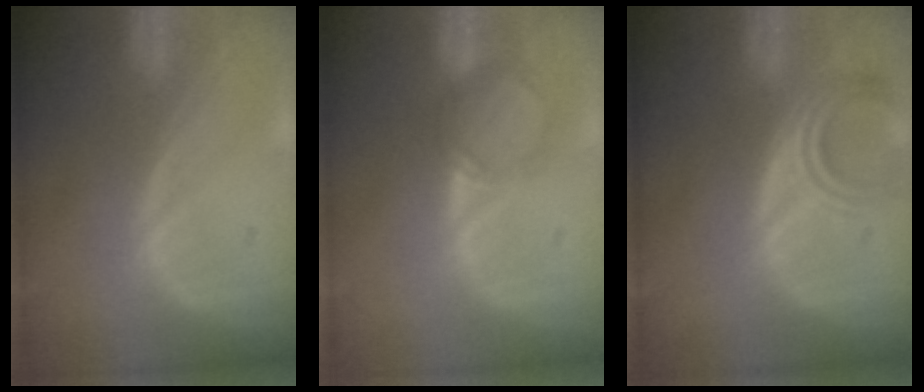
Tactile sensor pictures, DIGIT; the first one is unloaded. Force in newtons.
{"total": 3.4, "press": 3.0, "slide": 1.6}
{"total": 5.4, "press": 5.0, "slide": 2.0}